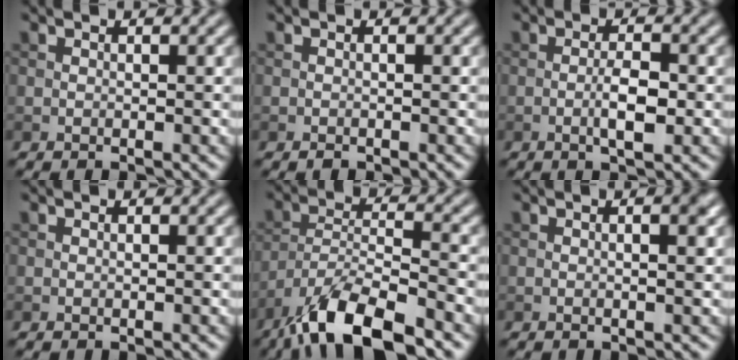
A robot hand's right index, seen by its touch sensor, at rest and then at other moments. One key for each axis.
{"total": 0.6, "fx": -0.5, "fy": 0.2, "fz": 0.2, "tx": -0.002, "ty": 0.000, "tz": -0.009}
{"total": 2.8, "fx": -0.7, "fy": 0.7, "fz": 2.6, "tx": -0.048, "ty": 0.001, "tz": -0.013}
{"total": 0.0}
{"total": 9.9, "fx": -7.3, "fy": 2.7, "fz": 6.2, "tx": -0.103, "ty": 0.001, "tz": -0.139}
{"total": 2.6, "fx": 0.4, "fy": 0.8, "fz": 2.4, "tx": -0.017, "ty": 0.001, "tz": -0.005}